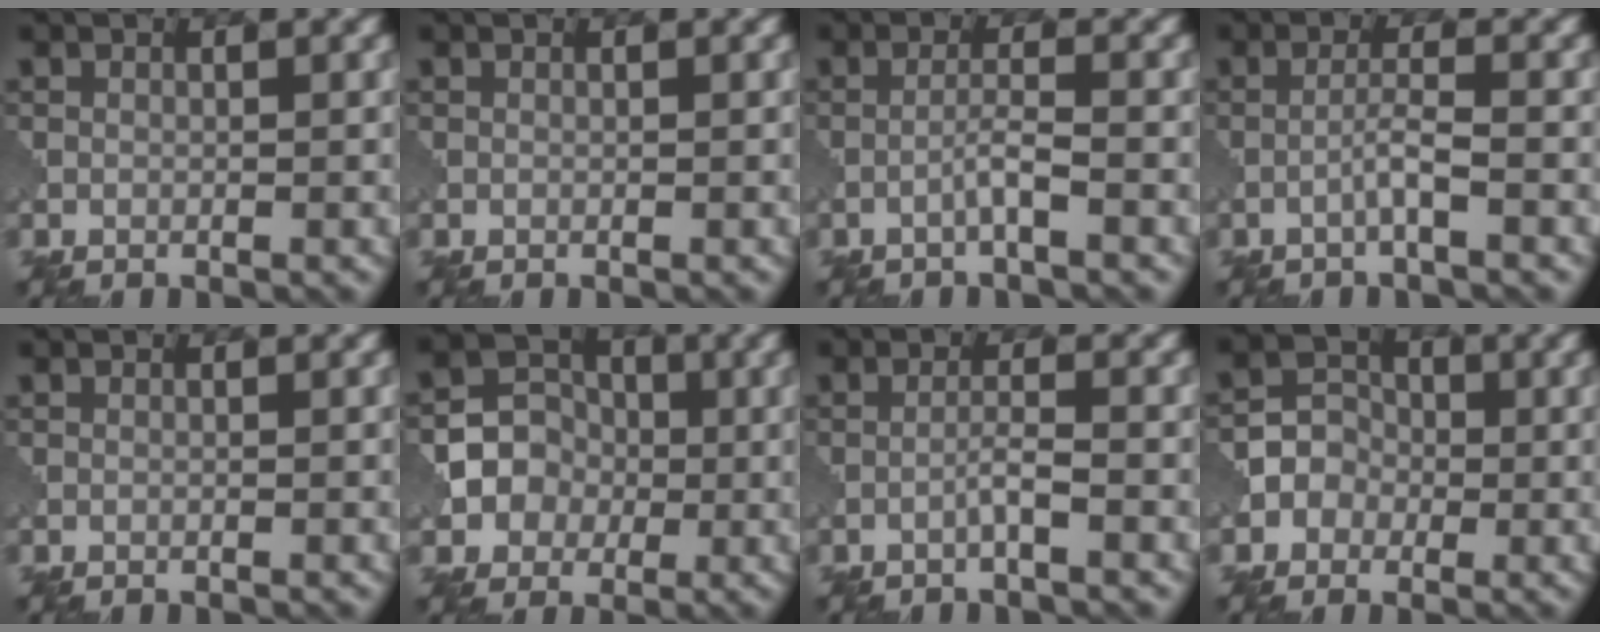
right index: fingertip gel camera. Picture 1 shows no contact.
{"total": 0.0}
{"total": 1.9, "force": [-1.0, 0.0, 1.6], "torque": [-0.030, 0.012, -0.024]}
{"total": 2.0, "force": [-0.9, 0.0, 1.7], "torque": [-0.034, 0.012, -0.023]}
{"total": 0.0}
{"total": 5.3, "force": [-0.6, 4.9, 1.9], "torque": [-0.014, 0.013, -0.029]}
{"total": 1.6, "force": [-0.8, -0.1, 1.3], "torque": [-0.024, 0.010, -0.020]}
{"total": 3.6, "force": [-1.0, 3.3, 1.0], "torque": [0.006, 0.014, -0.029]}